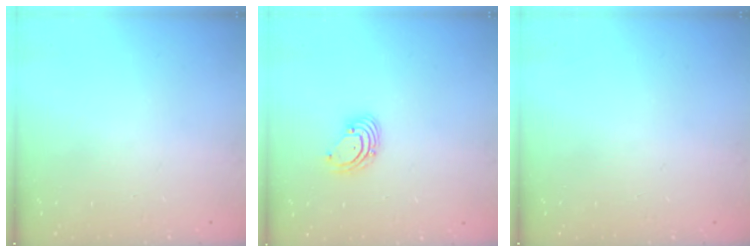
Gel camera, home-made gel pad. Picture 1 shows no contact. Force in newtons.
{"total": 2.7, "press": 2.7, "slide": 0.3}
{"total": 0.0}